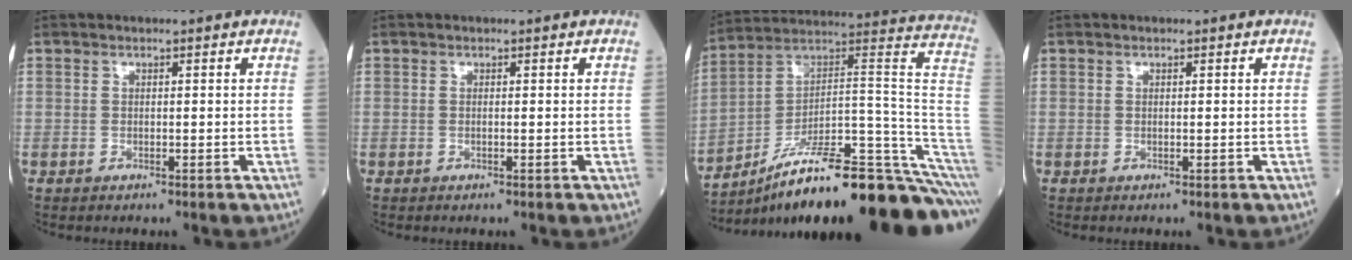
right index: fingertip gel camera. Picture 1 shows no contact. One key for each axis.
{"total": 0.0}
{"total": 24.9, "fx": -17.8, "fy": 0.6, "fz": 17.4, "tx": -0.149, "ty": 0.053, "tz": -0.276}
{"total": 0.0}